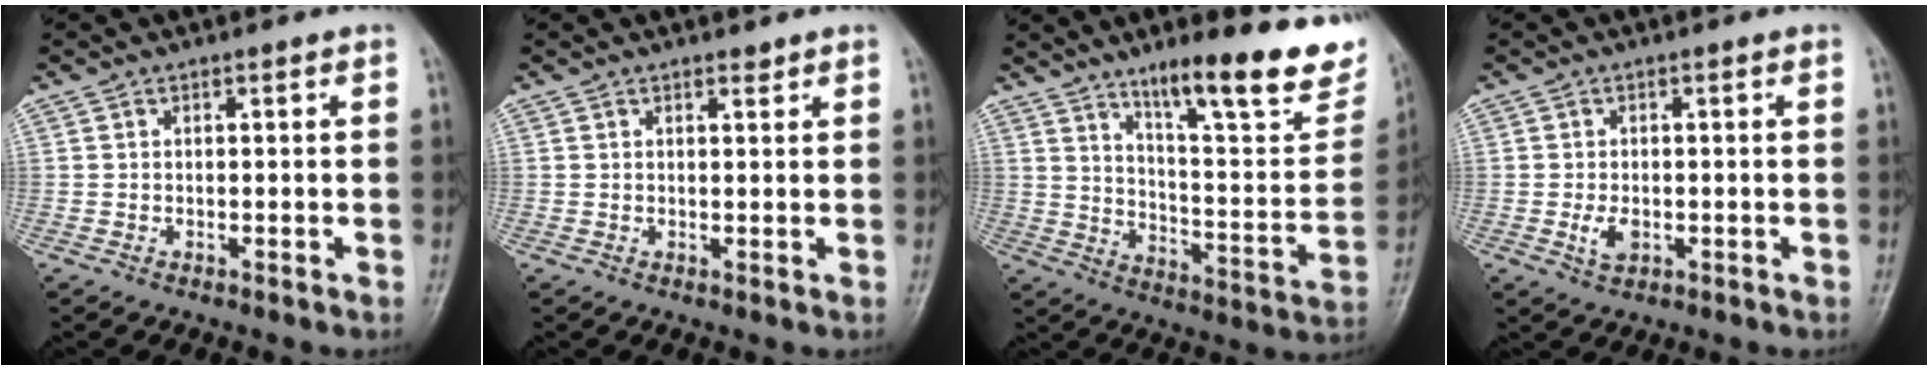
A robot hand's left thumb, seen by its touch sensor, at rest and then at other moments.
{"total": 1.2, "force": [1.0, 0.4, 0.5], "torque": [-0.006, -0.007, 0.015]}
{"total": 22.6, "force": [15.4, 5.1, 15.7], "torque": [-0.182, -0.076, 0.235]}
{"total": 3.0, "force": [-0.6, 1.8, 2.3], "torque": [-0.042, -0.003, -0.007]}